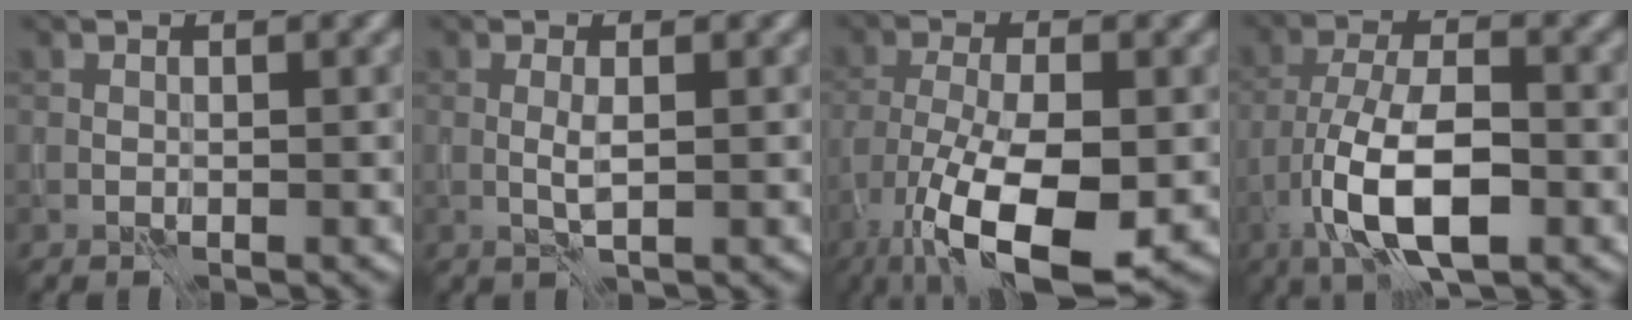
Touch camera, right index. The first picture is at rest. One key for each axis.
{"total": 1.1, "fx": 0.0, "fy": 0.0, "fz": 1.1, "tx": -0.025, "ty": 0.000, "tz": -0.001}
{"total": 11.8, "fx": -5.8, "fy": 4.1, "fz": 9.4, "tx": -0.184, "ty": -0.023, "tz": -0.103}
{"total": 8.8, "fx": -4.0, "fy": 3.3, "fz": 7.1, "tx": -0.135, "ty": 0.001, "tz": -0.078}